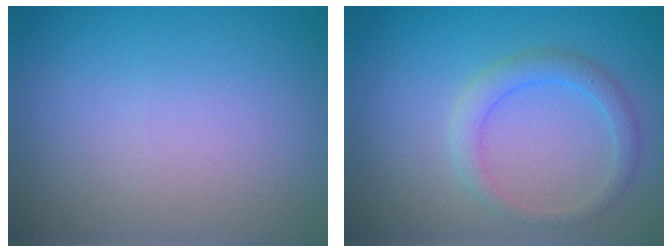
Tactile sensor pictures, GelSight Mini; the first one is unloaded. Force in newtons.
{"total": 2.1, "press": 2.1, "slide": 0.1}